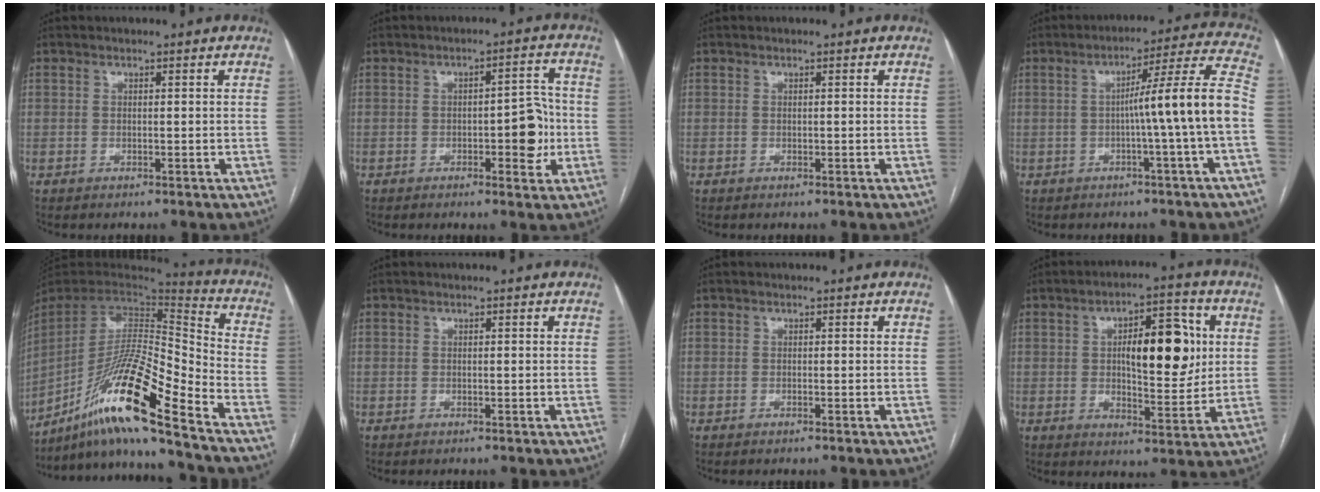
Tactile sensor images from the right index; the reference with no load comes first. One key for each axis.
{"total": 6.6, "fx": -1.2, "fy": 2.4, "fz": 6.0, "tx": -0.071, "ty": 0.014, "tz": -0.012}
{"total": 0.0}
{"total": 11.3, "fx": -2.0, "fy": -2.0, "fz": 11.0, "tx": -0.152, "ty": 0.021, "tz": -0.030}
{"total": 20.1, "fx": -14.2, "fy": -0.1, "fz": 14.2, "tx": -0.292, "ty": -0.011, "tz": -0.266}
{"total": 0.0}
{"total": 0.0}
{"total": 12.6, "fx": 2.2, "fy": 4.4, "fz": 11.6, "tx": -0.170, "ty": 0.016, "tz": 0.036}